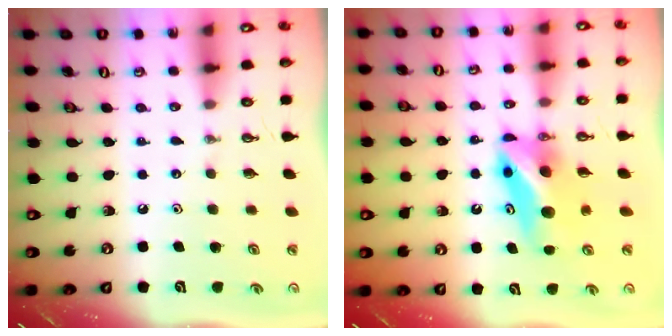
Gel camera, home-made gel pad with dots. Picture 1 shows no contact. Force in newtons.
{"total": 10.7, "press": 7.0, "slide": 8.1}